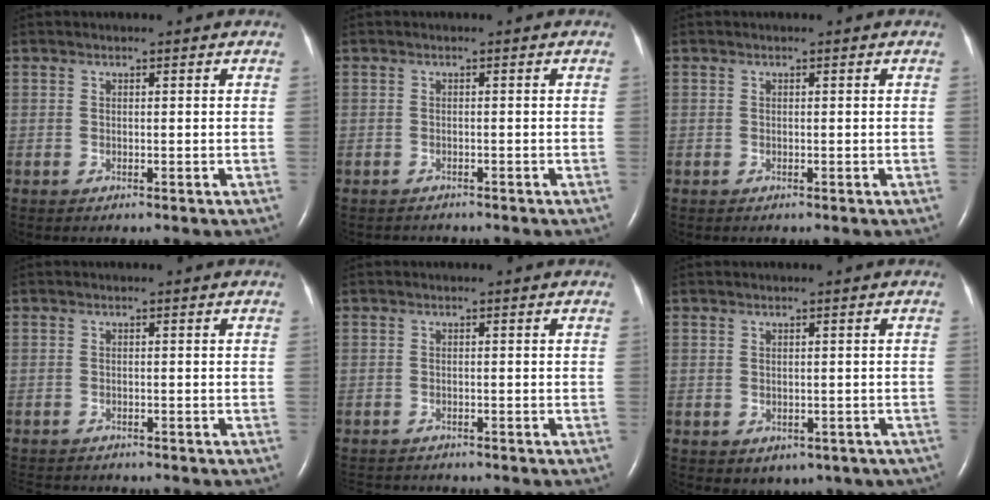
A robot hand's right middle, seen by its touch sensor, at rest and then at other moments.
{"total": 2.0, "force": [-1.9, 0.7, 0.2], "torque": [-0.009, -0.005, -0.024]}
{"total": 0.0}
{"total": 4.2, "force": [-3.9, 1.4, 1.1], "torque": [-0.016, -0.006, -0.055]}
{"total": 4.0, "force": [-3.7, 1.1, 0.8], "torque": [-0.011, -0.007, -0.054]}
{"total": 4.7, "force": [-2.5, 3.3, 2.0], "torque": [-0.020, 0.010, -0.018]}